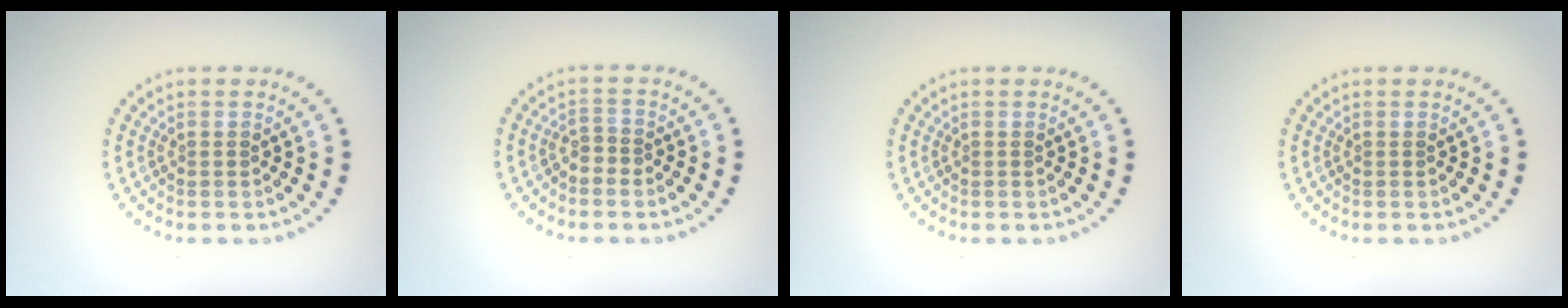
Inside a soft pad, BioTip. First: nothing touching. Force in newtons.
{"total": 1.1, "press": 0.7, "slide": 0.8}
{"total": 0.0}
{"total": 0.0}